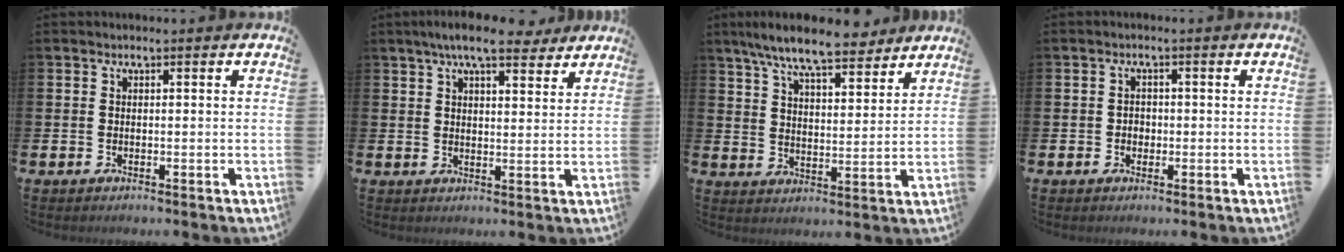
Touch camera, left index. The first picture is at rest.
{"total": 7.3, "force": [6.3, 1.6, 3.4], "torque": [-0.059, -0.021, 0.109]}
{"total": 9.3, "force": [8.4, 1.5, 3.7], "torque": [-0.091, -0.037, 0.153]}
{"total": 1.4, "force": [-0.3, 1.3, 0.4], "torque": [0.005, 0.000, -0.011]}